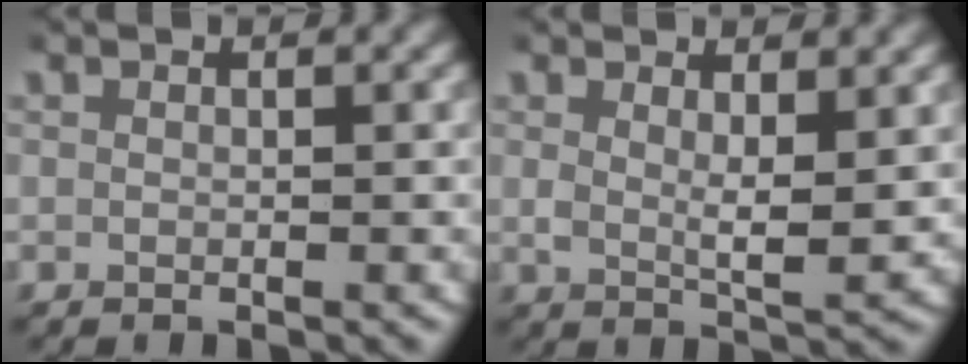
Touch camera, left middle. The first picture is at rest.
{"total": 2.6, "force": [1.4, 0.6, 2.1], "torque": [-0.040, -0.017, 0.029]}